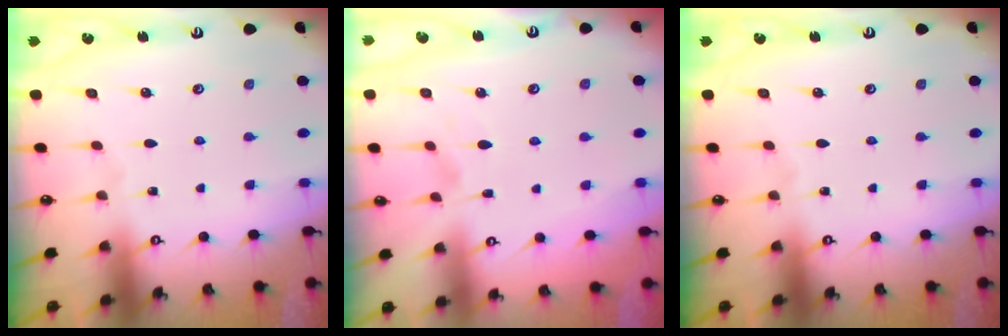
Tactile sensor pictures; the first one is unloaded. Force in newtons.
{"total": 2.4, "press": 2.1, "slide": 1.1}
{"total": 0.0}